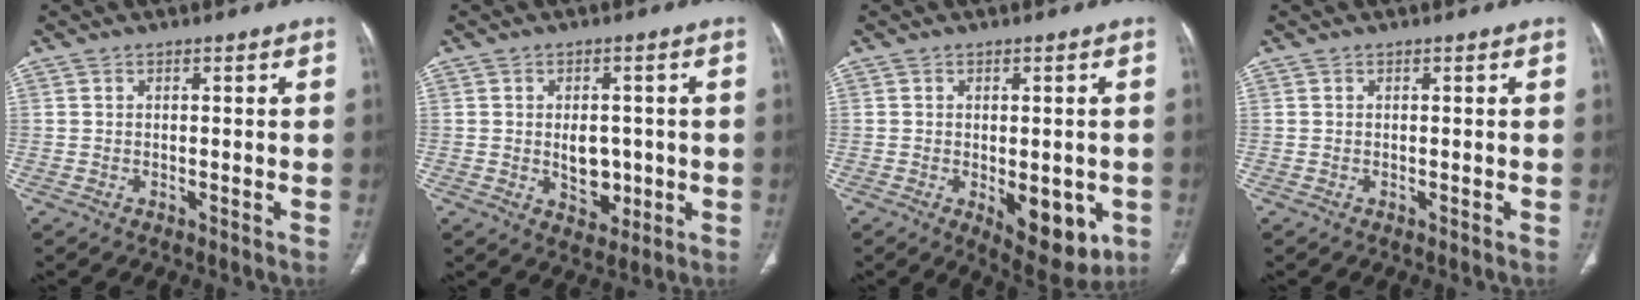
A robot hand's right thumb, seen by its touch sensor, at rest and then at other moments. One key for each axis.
{"total": 6.1, "fx": -0.5, "fy": 4.3, "fz": 4.3, "tx": -0.035, "ty": -0.002, "tz": 0.004}
{"total": 10.1, "fx": -2.9, "fy": 5.0, "fz": 8.4, "tx": -0.081, "ty": -0.009, "tz": -0.026}
{"total": 0.0}